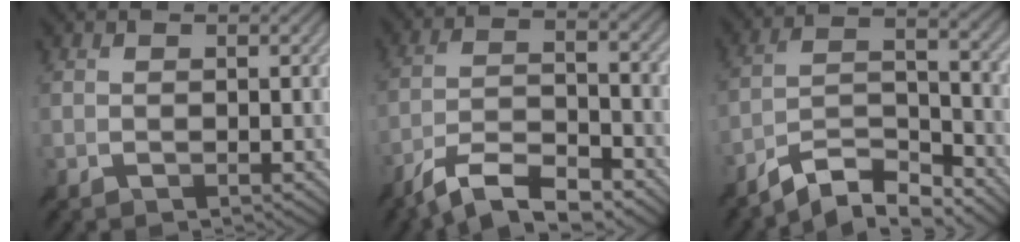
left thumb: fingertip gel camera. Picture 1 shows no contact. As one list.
[{"total": 9.8, "force": [-7.7, 2.6, 5.5], "torque": [-0.102, 0.001, -0.151]}, {"total": 8.8, "force": [-7.6, 1.9, 4.1], "torque": [-0.073, 0.011, -0.148]}]